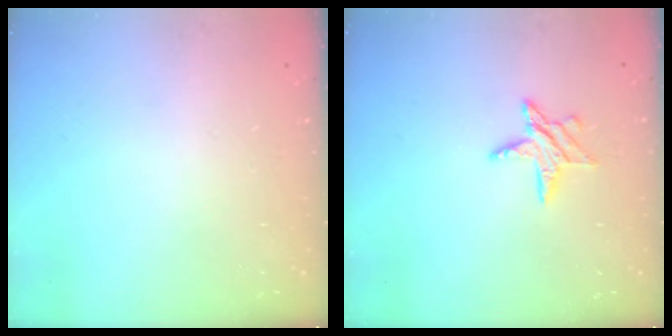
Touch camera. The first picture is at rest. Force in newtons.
{"total": 7.8, "press": 7.8, "slide": 0.4}